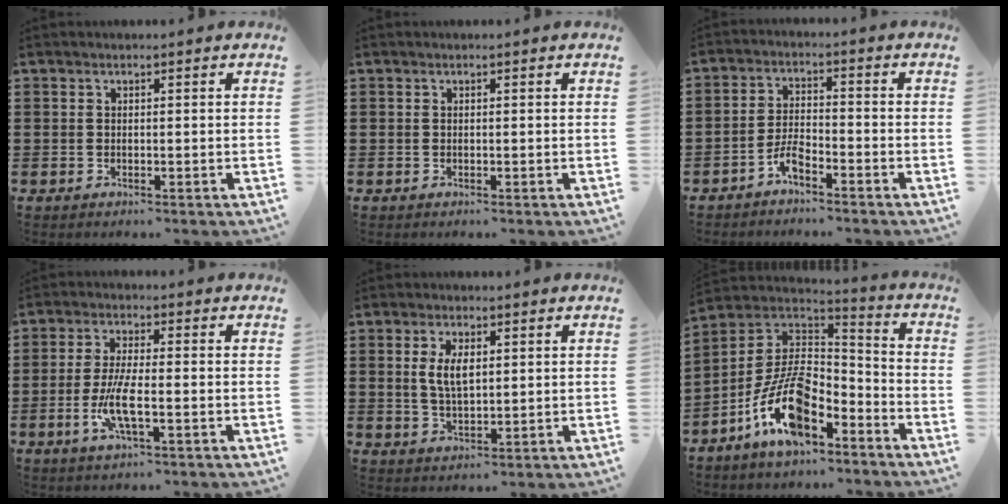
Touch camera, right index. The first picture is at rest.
{"total": 0.0}
{"total": 3.8, "force": [-3.0, 1.0, 2.1], "torque": [-0.054, 0.005, -0.062]}
{"total": 6.6, "force": [-2.1, 1.5, 6.1], "torque": [-0.135, -0.013, -0.044]}
{"total": 4.7, "force": [1.0, 2.2, 4.1], "torque": [-0.077, 0.003, 0.015]}
{"total": 13.8, "force": [-7.2, 6.0, 10.0], "torque": [-0.216, 0.014, -0.140]}